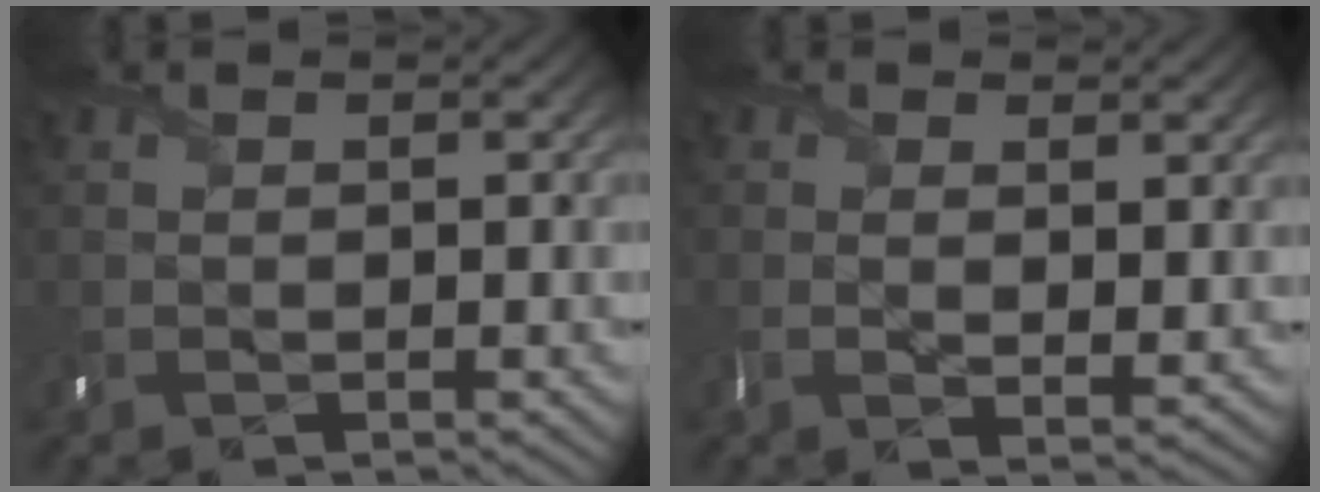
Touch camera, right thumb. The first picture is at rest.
{"total": 3.2, "force": [0.9, 1.2, 2.8], "torque": [-0.055, -0.009, 0.020]}